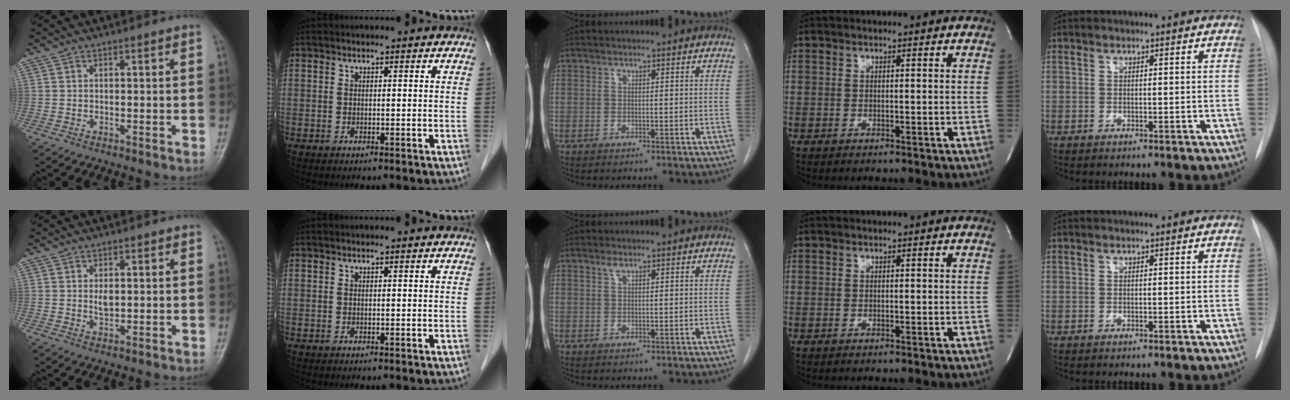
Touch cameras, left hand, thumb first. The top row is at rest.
{"thumb": {"total": 2.4, "force": [0.4, 1.5, 1.8], "torque": [-0.025, -0.005, 0.008]}, "middle": {"total": 0.9, "force": [0.6, 0.4, 0.6], "torque": [-0.012, 0.005, 0.011]}}